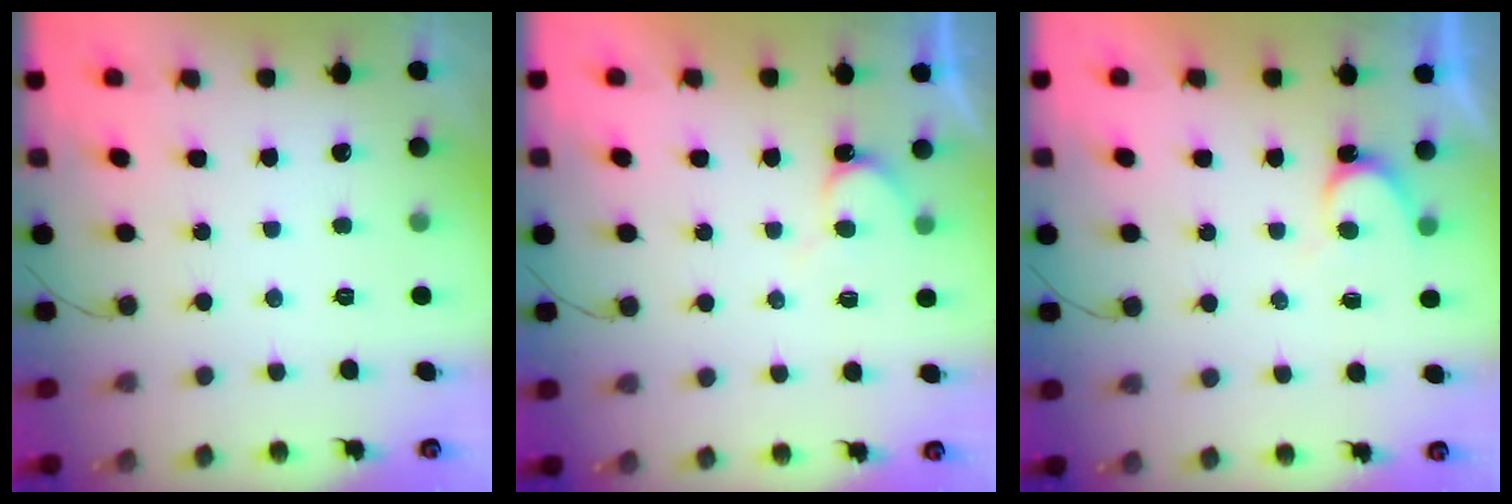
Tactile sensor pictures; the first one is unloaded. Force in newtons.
{"total": 5.7, "press": 5.7, "slide": 0.6}
{"total": 5.6, "press": 5.6, "slide": 0.4}